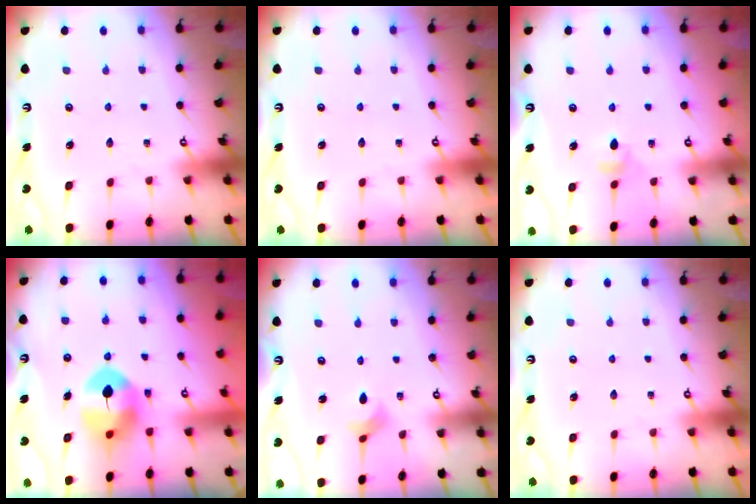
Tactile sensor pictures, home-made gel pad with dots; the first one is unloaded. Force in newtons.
{"total": 0.0}
{"total": 4.6, "press": 4.4, "slide": 1.0}
{"total": 8.4, "press": 8.3, "slide": 1.4}
{"total": 2.6, "press": 2.6, "slide": 0.5}
{"total": 0.0}